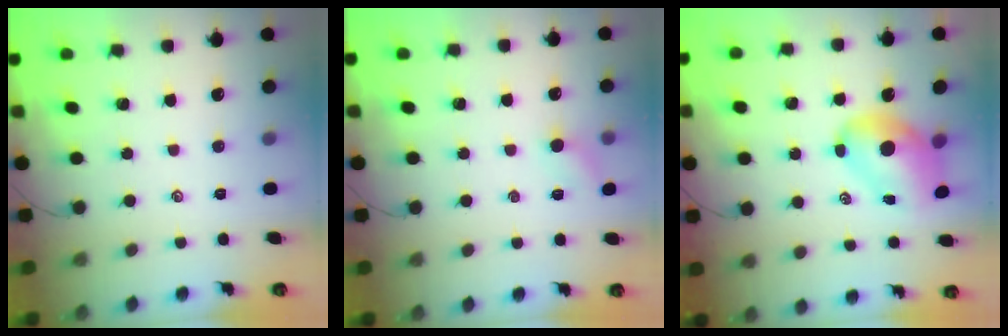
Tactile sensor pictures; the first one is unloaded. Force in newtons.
{"total": 5.7, "press": 5.4, "slide": 1.8}
{"total": 8.3, "press": 8.2, "slide": 1.4}